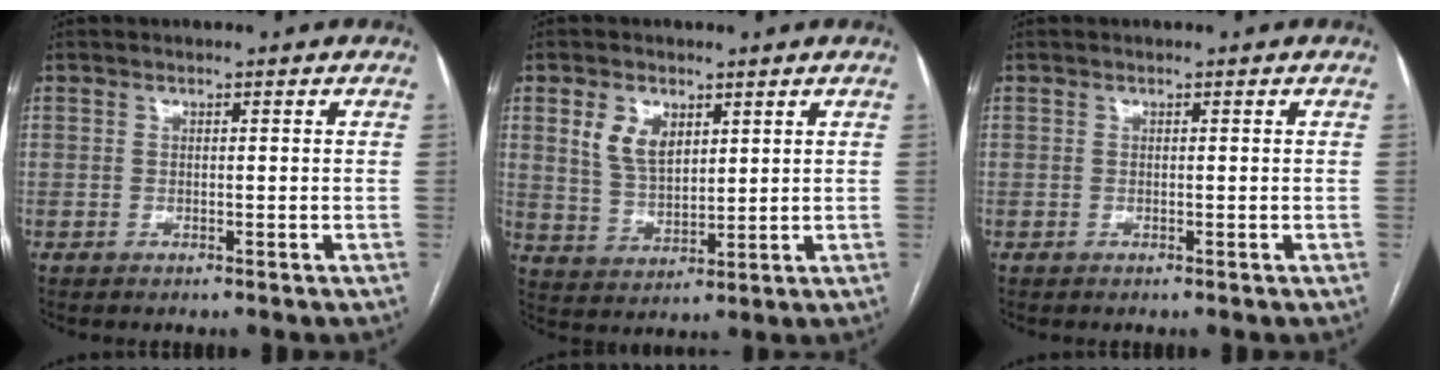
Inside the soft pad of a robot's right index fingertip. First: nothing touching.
{"total": 6.5, "force": [3.0, 3.9, 4.3], "torque": [-0.089, 0.007, 0.067]}
{"total": 0.0}